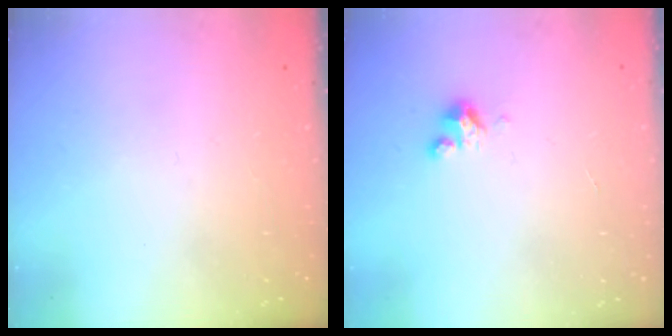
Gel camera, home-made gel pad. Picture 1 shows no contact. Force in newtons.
{"total": 2.5, "press": 2.5, "slide": 0.2}